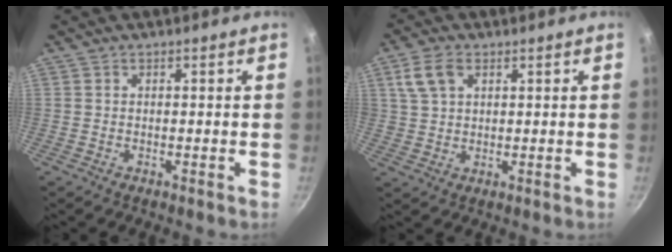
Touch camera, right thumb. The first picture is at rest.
{"total": 6.2, "force": [2.7, 4.0, 3.9], "torque": [-0.068, 0.003, 0.053]}